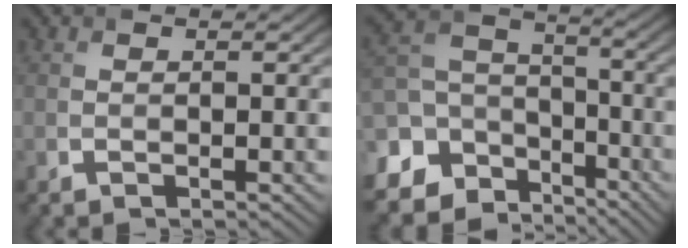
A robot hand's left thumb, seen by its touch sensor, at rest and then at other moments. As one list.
[{"total": 13.4, "force": [-5.5, 10.8, 5.8], "torque": [-0.184, -0.024, -0.096]}]